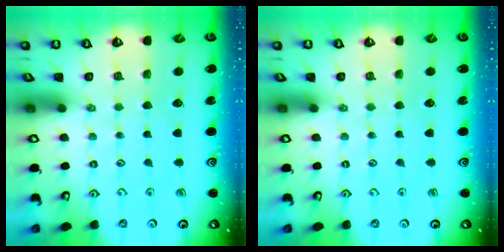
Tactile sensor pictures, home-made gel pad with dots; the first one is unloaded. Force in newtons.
{"total": 0.0}